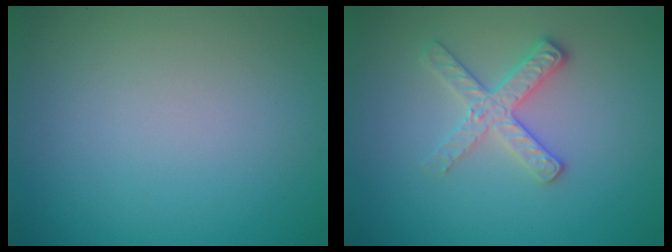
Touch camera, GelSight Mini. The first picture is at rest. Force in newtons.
{"total": 2.8, "press": 2.6, "slide": 1.0}